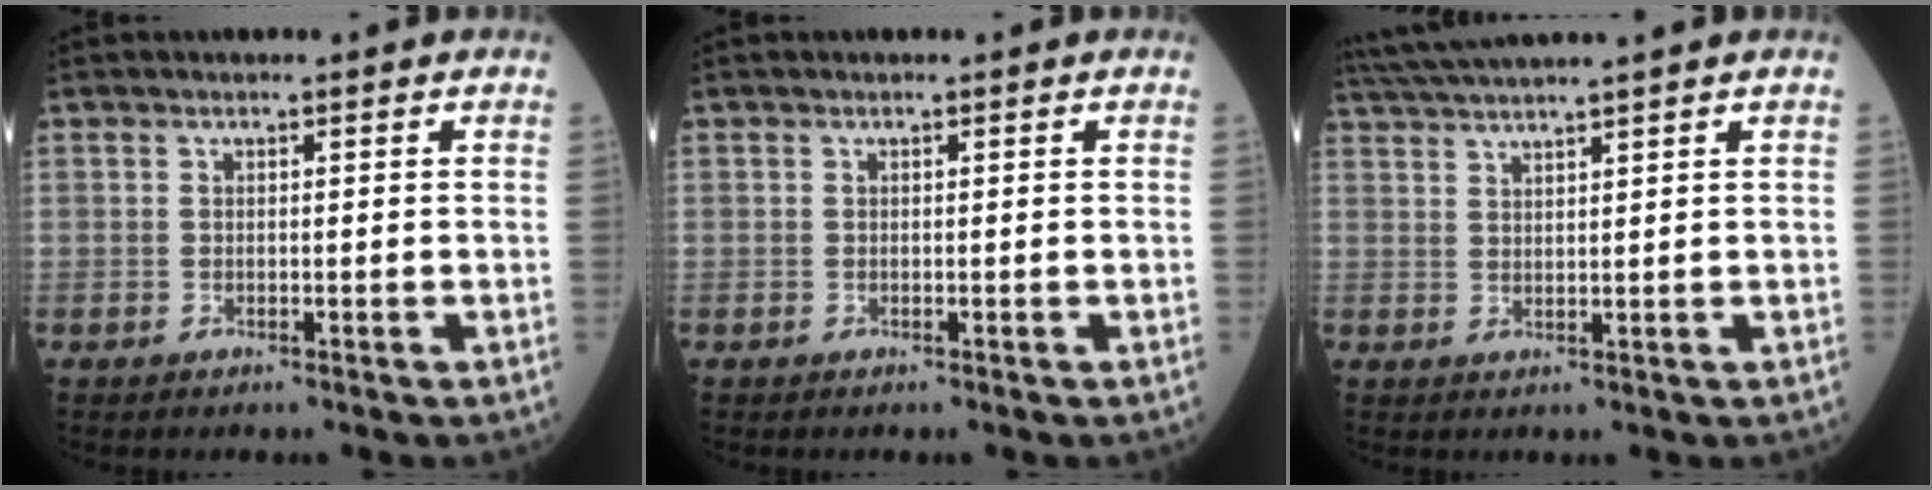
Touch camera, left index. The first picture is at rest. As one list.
[{"total": 0.0}, {"total": 7.9, "force": [7.0, -1.6, 3.3], "torque": [-0.059, 0.026, 0.117]}]